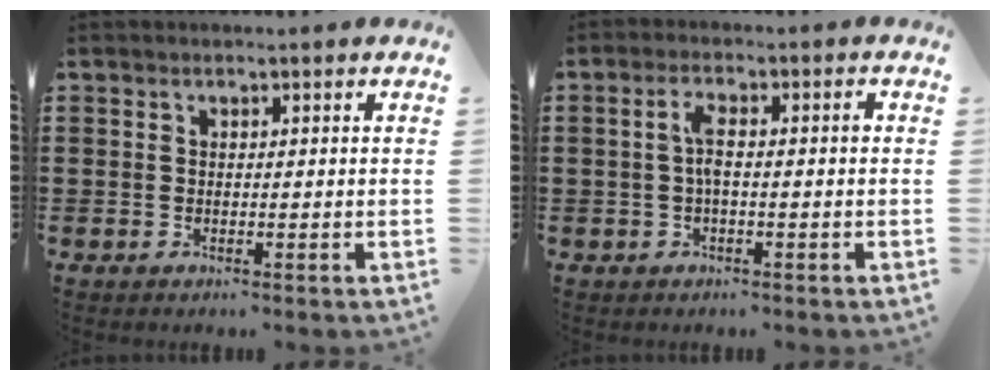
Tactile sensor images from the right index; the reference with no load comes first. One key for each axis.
{"total": 3.5, "fx": -0.3, "fy": 0.7, "fz": 3.4, "tx": -0.070, "ty": 0.003, "tz": -0.010}